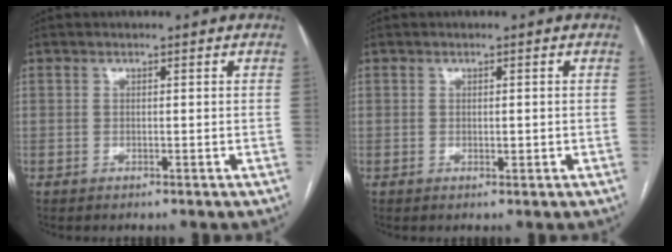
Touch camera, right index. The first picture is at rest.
{"total": 0.9, "force": [0.0, 0.4, 0.8], "torque": [-0.010, -0.002, 0.003]}